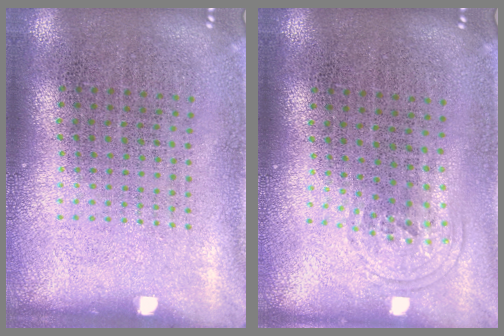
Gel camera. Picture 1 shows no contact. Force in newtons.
{"total": 0.9, "press": 0.7, "slide": 0.7}